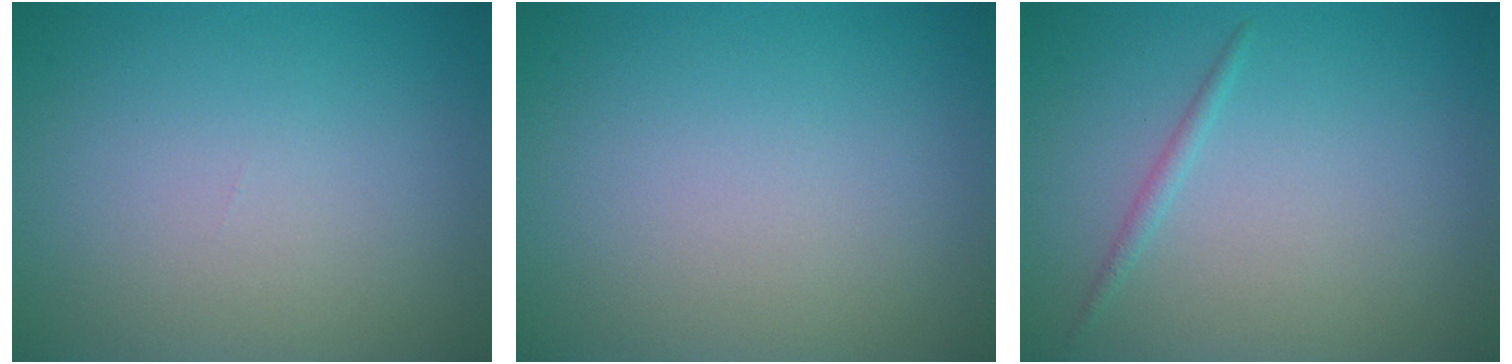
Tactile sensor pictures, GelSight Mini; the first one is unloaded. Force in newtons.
{"total": 0.0}
{"total": 0.9, "press": 0.9, "slide": 0.1}